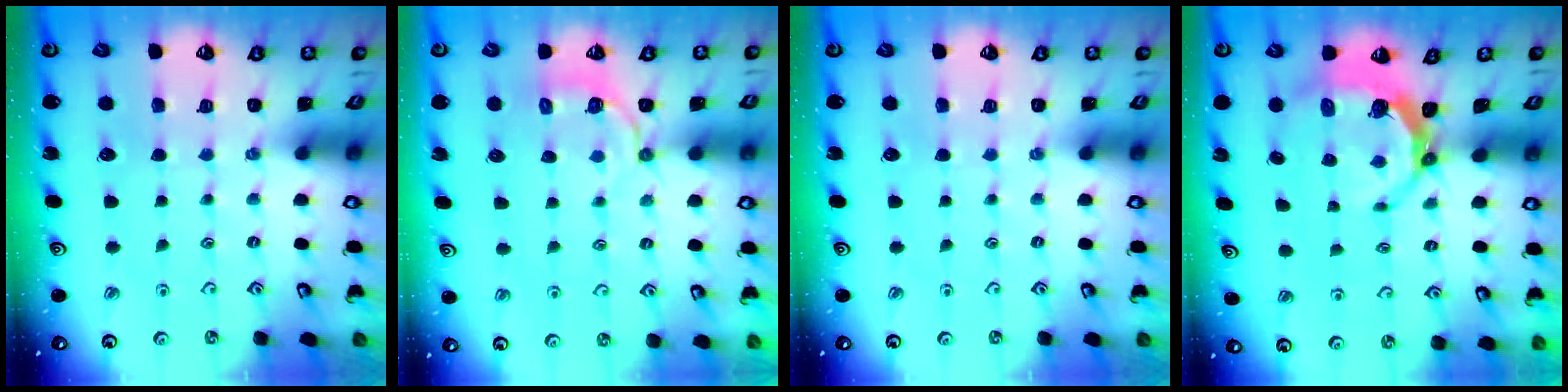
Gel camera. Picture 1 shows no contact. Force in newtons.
{"total": 3.9, "press": 3.5, "slide": 1.7}
{"total": 0.0}
{"total": 6.3, "press": 4.9, "slide": 3.8}